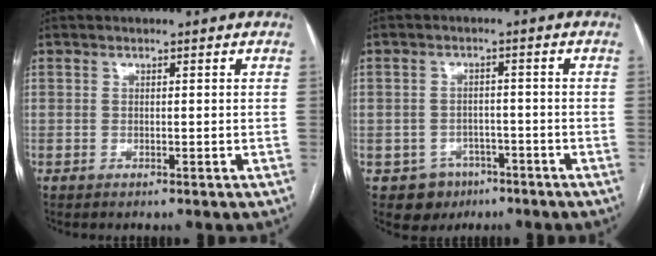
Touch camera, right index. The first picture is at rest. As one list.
[{"total": 5.0, "force": [-2.7, 4.2, 0.4], "torque": [-0.001, 0.013, -0.033]}]